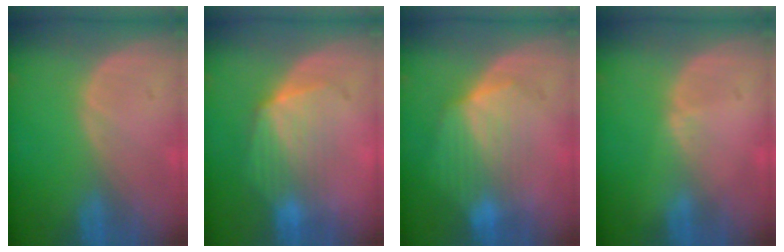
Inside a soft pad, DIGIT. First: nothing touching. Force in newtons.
{"total": 7.3, "press": 6.9, "slide": 2.6}
{"total": 7.3, "press": 6.9, "slide": 2.3}
{"total": 0.5, "press": 0.5, "slide": 0.2}